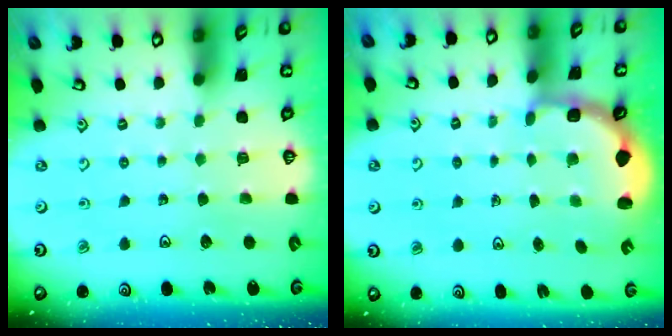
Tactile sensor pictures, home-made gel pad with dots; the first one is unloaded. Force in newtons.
{"total": 2.8, "press": 2.2, "slide": 1.7}